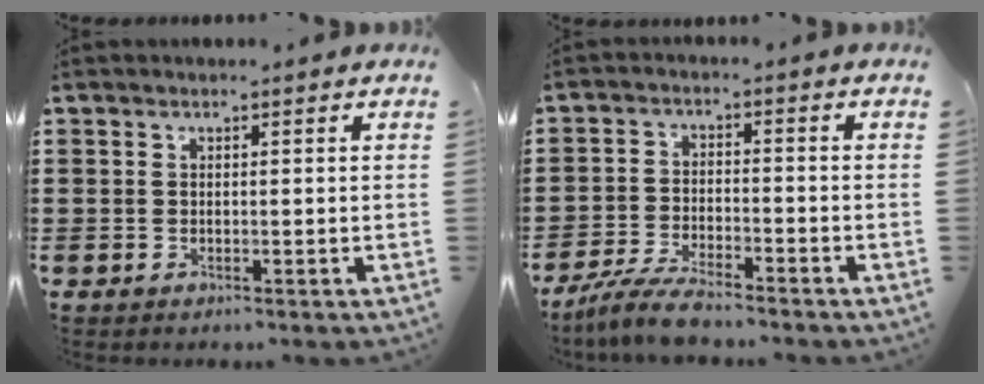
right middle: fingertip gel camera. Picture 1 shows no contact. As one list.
[{"total": 5.4, "force": [-4.9, 0.4, 2.2], "torque": [-0.057, -0.007, -0.097]}]